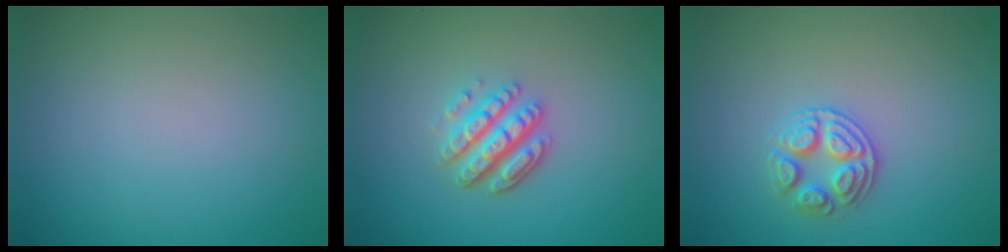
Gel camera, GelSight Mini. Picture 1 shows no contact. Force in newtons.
{"total": 4.3, "press": 3.3, "slide": 2.7}
{"total": 2.6, "press": 2.6, "slide": 0.6}